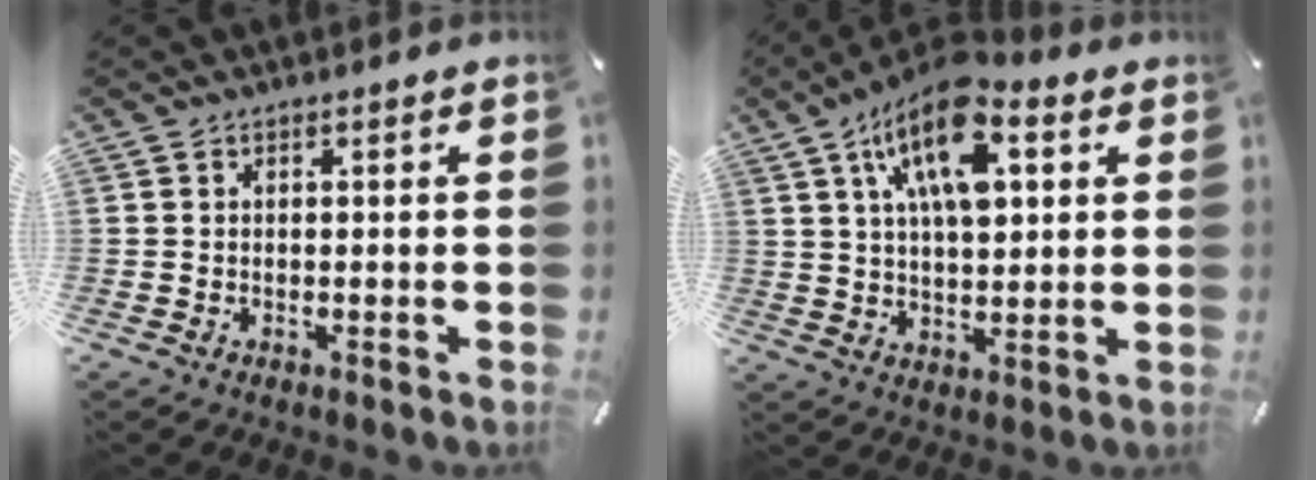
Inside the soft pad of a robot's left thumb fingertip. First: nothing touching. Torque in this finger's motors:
{"motor_torque": [2.51, 2.49, 1.48, -1.29, 0.23]}